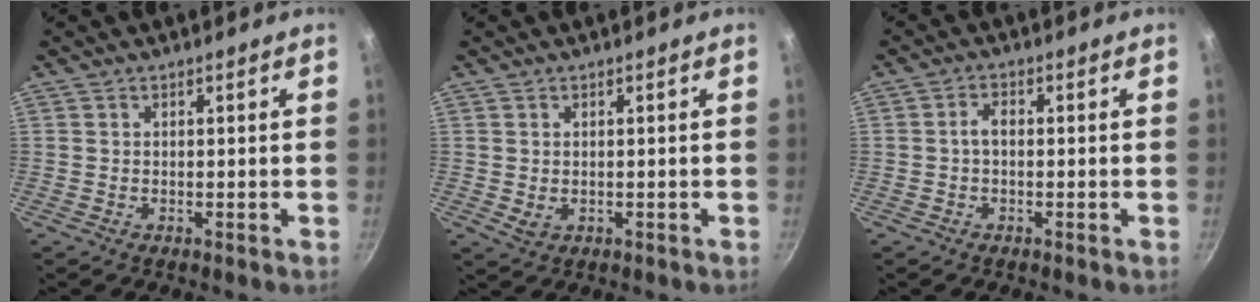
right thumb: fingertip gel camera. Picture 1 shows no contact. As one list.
[{"total": 1.9, "force": [0.1, 1.3, 1.3], "torque": [-0.021, -0.004, 0.005]}, {"total": 2.2, "force": [-0.3, 1.3, 1.7], "torque": [-0.028, 0.012, -0.008]}]